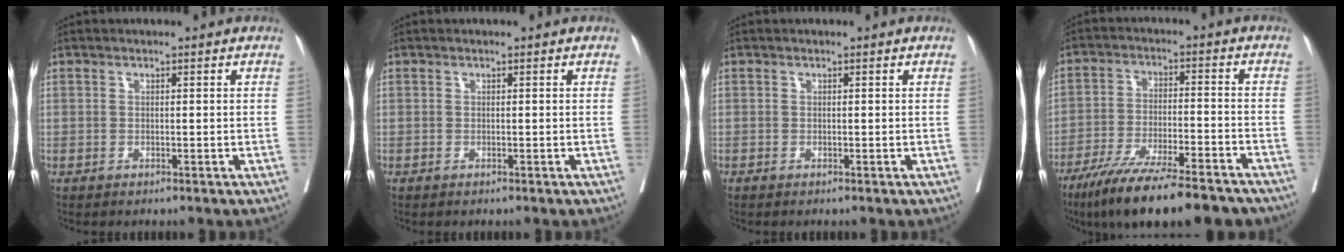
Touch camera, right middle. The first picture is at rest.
{"total": 0.0}
{"total": 0.0}
{"total": 18.1, "force": [-14.5, 2.7, 10.5], "torque": [-0.144, -0.021, -0.227]}